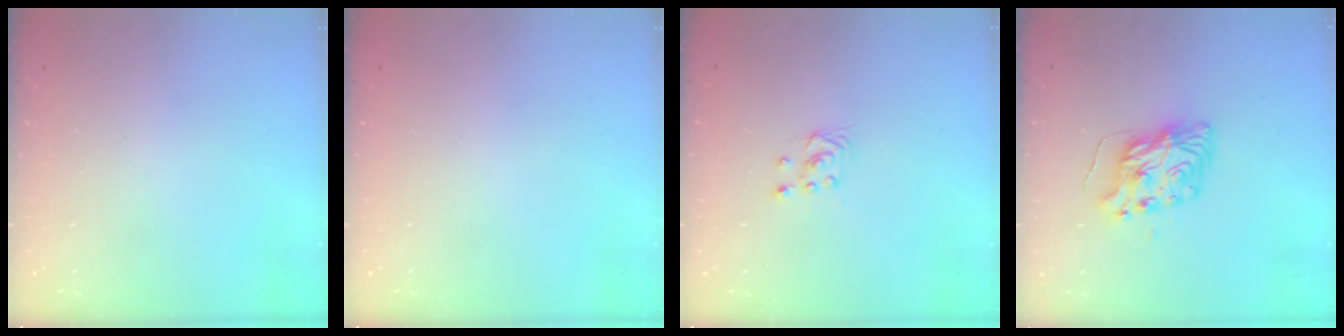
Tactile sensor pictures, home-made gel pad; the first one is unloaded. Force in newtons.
{"total": 0.0}
{"total": 3.0, "press": 2.8, "slide": 1.1}
{"total": 10.1, "press": 10.0, "slide": 1.1}